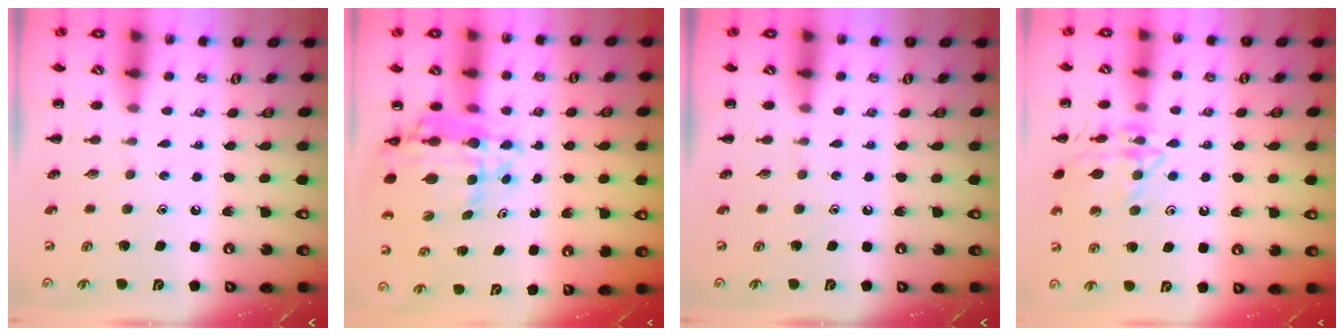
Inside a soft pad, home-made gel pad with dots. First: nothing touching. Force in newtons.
{"total": 9.9, "press": 9.4, "slide": 3.1}
{"total": 0.0}
{"total": 14.8, "press": 14.8, "slide": 0.9}